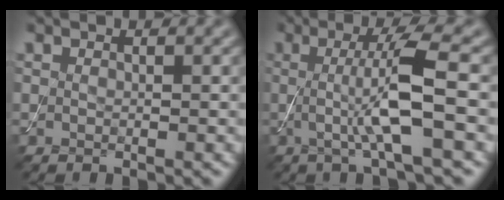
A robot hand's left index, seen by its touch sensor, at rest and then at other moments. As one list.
[{"total": 6.2, "force": [-0.2, 1.0, 6.1], "torque": [-0.111, 0.002, -0.009]}]